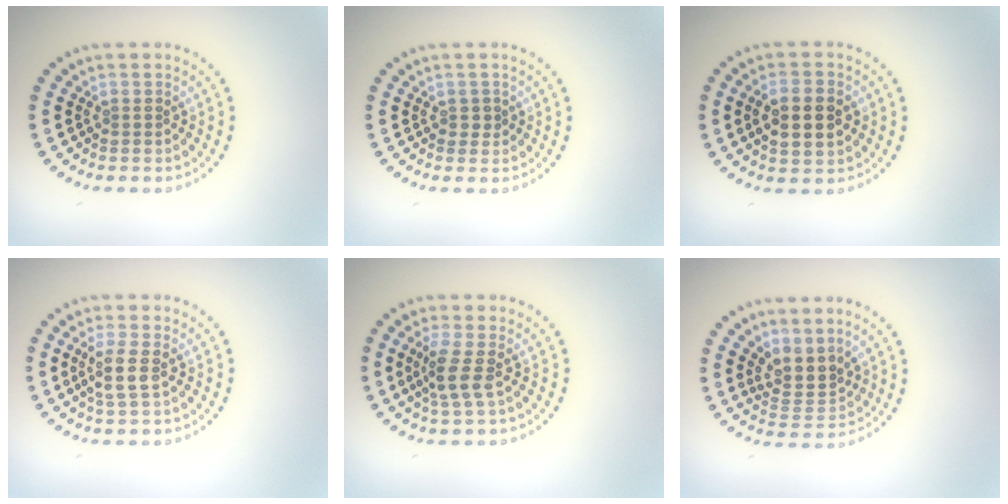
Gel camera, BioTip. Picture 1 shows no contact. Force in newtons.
{"total": 1.0, "press": 1.0, "slide": 0.3}
{"total": 3.9, "press": 3.8, "slide": 0.4}
{"total": 2.4, "press": 2.0, "slide": 1.2}
{"total": 2.7, "press": 2.1, "slide": 1.7}
{"total": 3.0, "press": 2.0, "slide": 2.2}